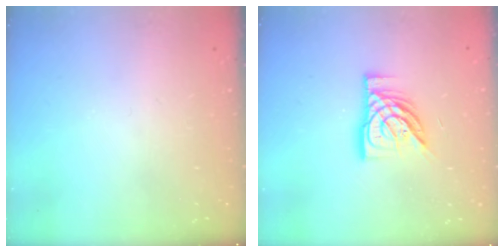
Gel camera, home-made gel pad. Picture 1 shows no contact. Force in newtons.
{"total": 13.3, "press": 13.2, "slide": 1.2}